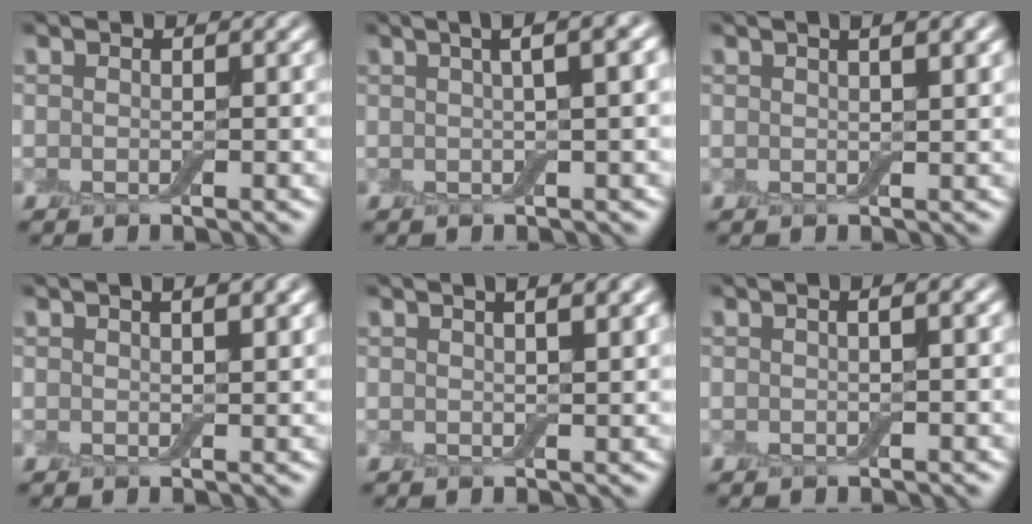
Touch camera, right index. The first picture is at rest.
{"total": 7.2, "force": [2.7, 3.0, 6.0], "torque": [-0.041, 0.036, 0.006]}
{"total": 3.2, "force": [1.7, 1.0, 2.5], "torque": [-0.017, 0.007, 0.013]}
{"total": 2.5, "force": [1.4, 0.7, 2.0], "torque": [-0.021, 0.003, 0.018]}
{"total": 4.0, "force": [2.1, 1.5, 3.1], "torque": [-0.017, 0.013, 0.010]}
{"total": 1.6, "force": [0.6, 0.4, 1.4], "torque": [-0.023, 0.004, -0.001]}